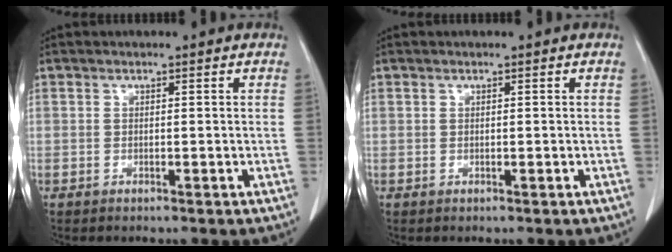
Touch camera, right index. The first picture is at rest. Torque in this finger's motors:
{"motor_torque": [0.00, 0.00, 0.00, 0.00]}